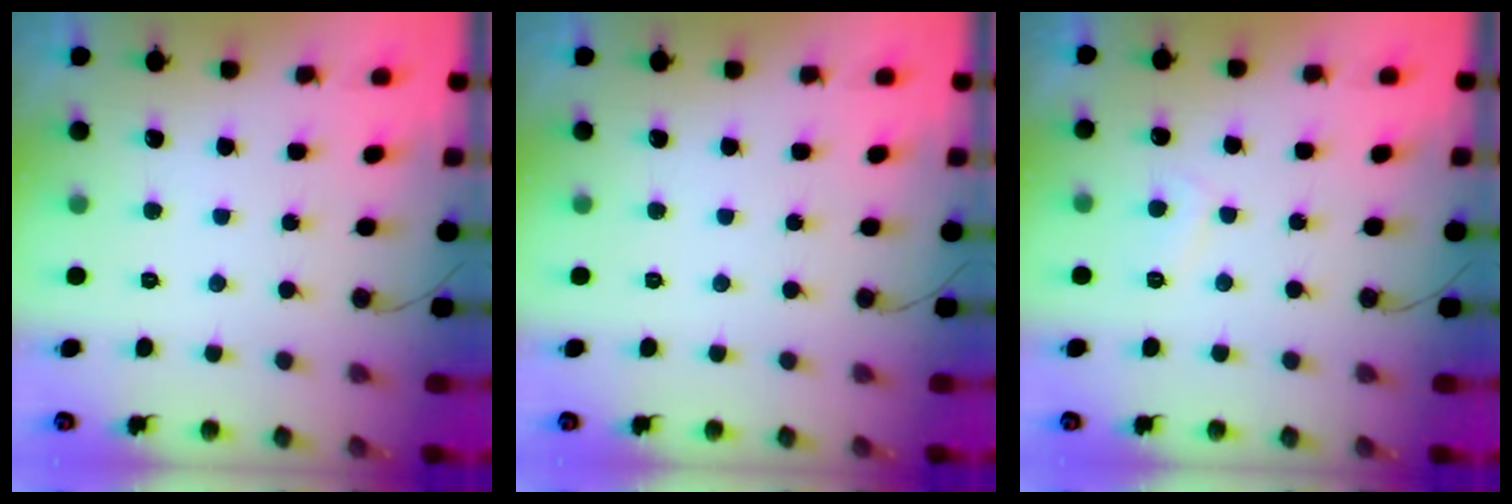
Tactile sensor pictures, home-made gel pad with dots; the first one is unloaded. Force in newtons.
{"total": 0.0}
{"total": 1.9, "press": 1.8, "slide": 0.4}